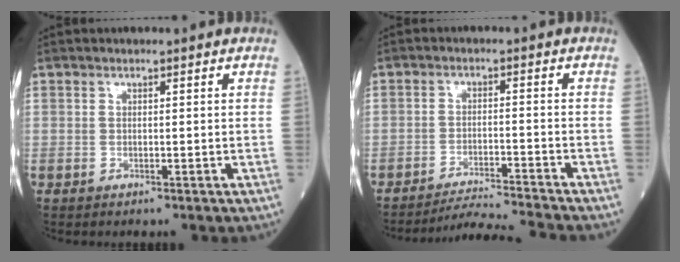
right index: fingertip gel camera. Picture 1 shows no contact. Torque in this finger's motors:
{"motor_torque": [0.08, -0.35, 0.11, 0.04]}